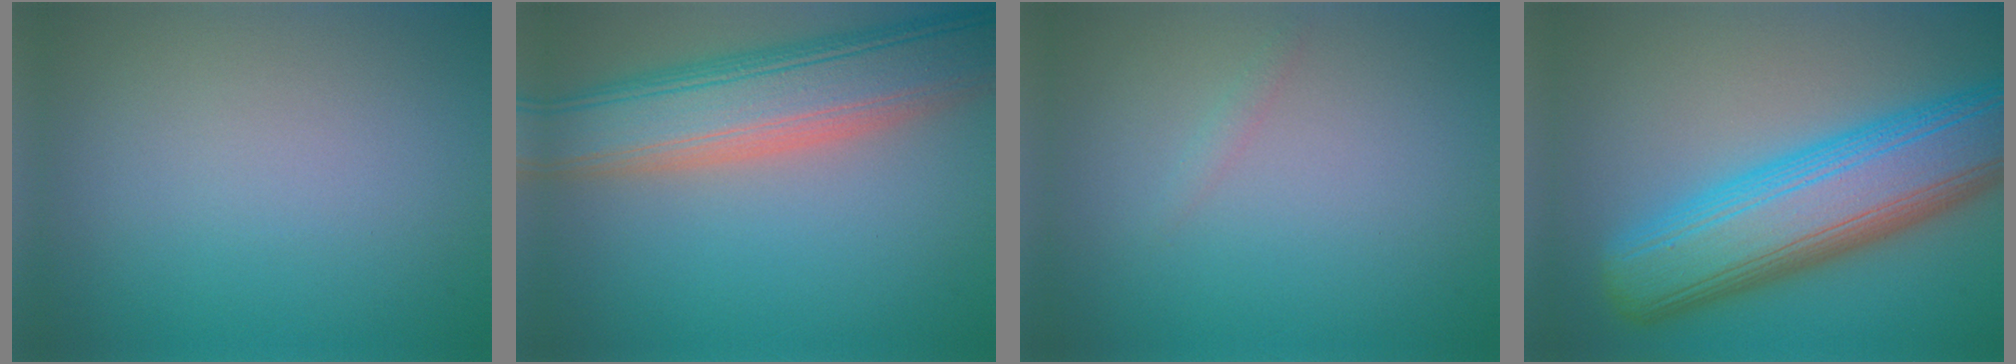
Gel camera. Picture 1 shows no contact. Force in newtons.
{"total": 9.6, "press": 9.6, "slide": 0.8}
{"total": 0.7, "press": 0.7, "slide": 0.0}
{"total": 11.5, "press": 11.5, "slide": 0.5}